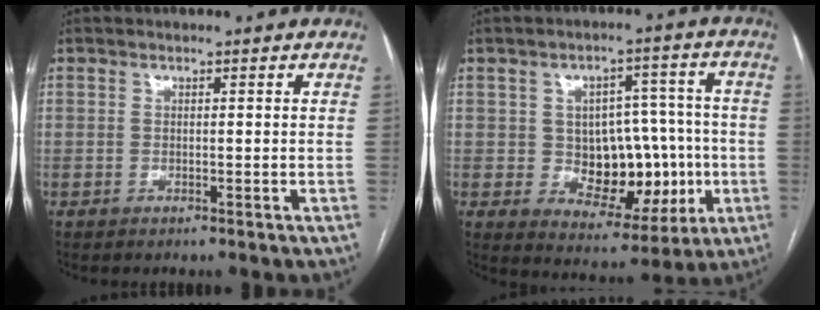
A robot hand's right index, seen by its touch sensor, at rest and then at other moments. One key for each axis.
{"total": 12.2, "fx": -1.2, "fy": 7.8, "fz": 9.2, "tx": -0.117, "ty": 0.033, "tz": 0.003}